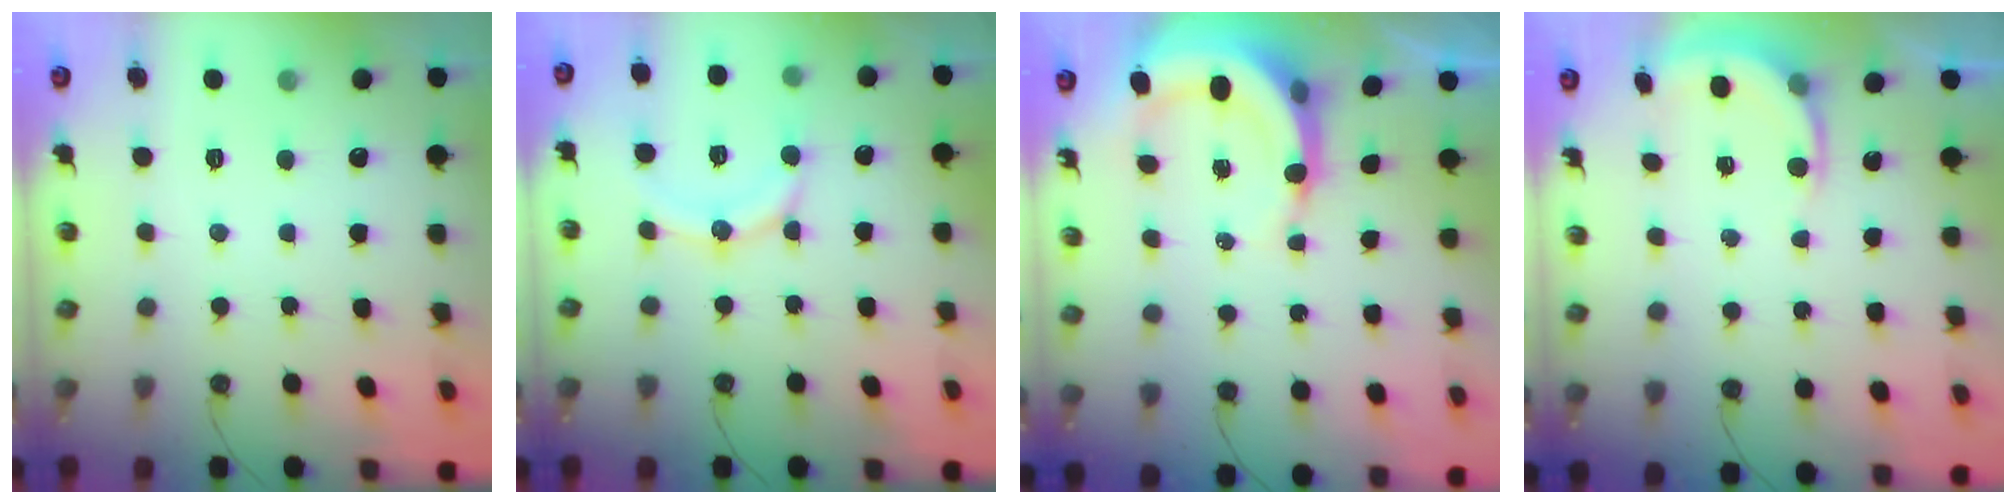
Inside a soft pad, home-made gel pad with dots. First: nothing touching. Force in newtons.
{"total": 11.7, "press": 11.4, "slide": 2.7}
{"total": 6.4, "press": 6.4, "slide": 0.7}
{"total": 4.8, "press": 4.7, "slide": 0.2}